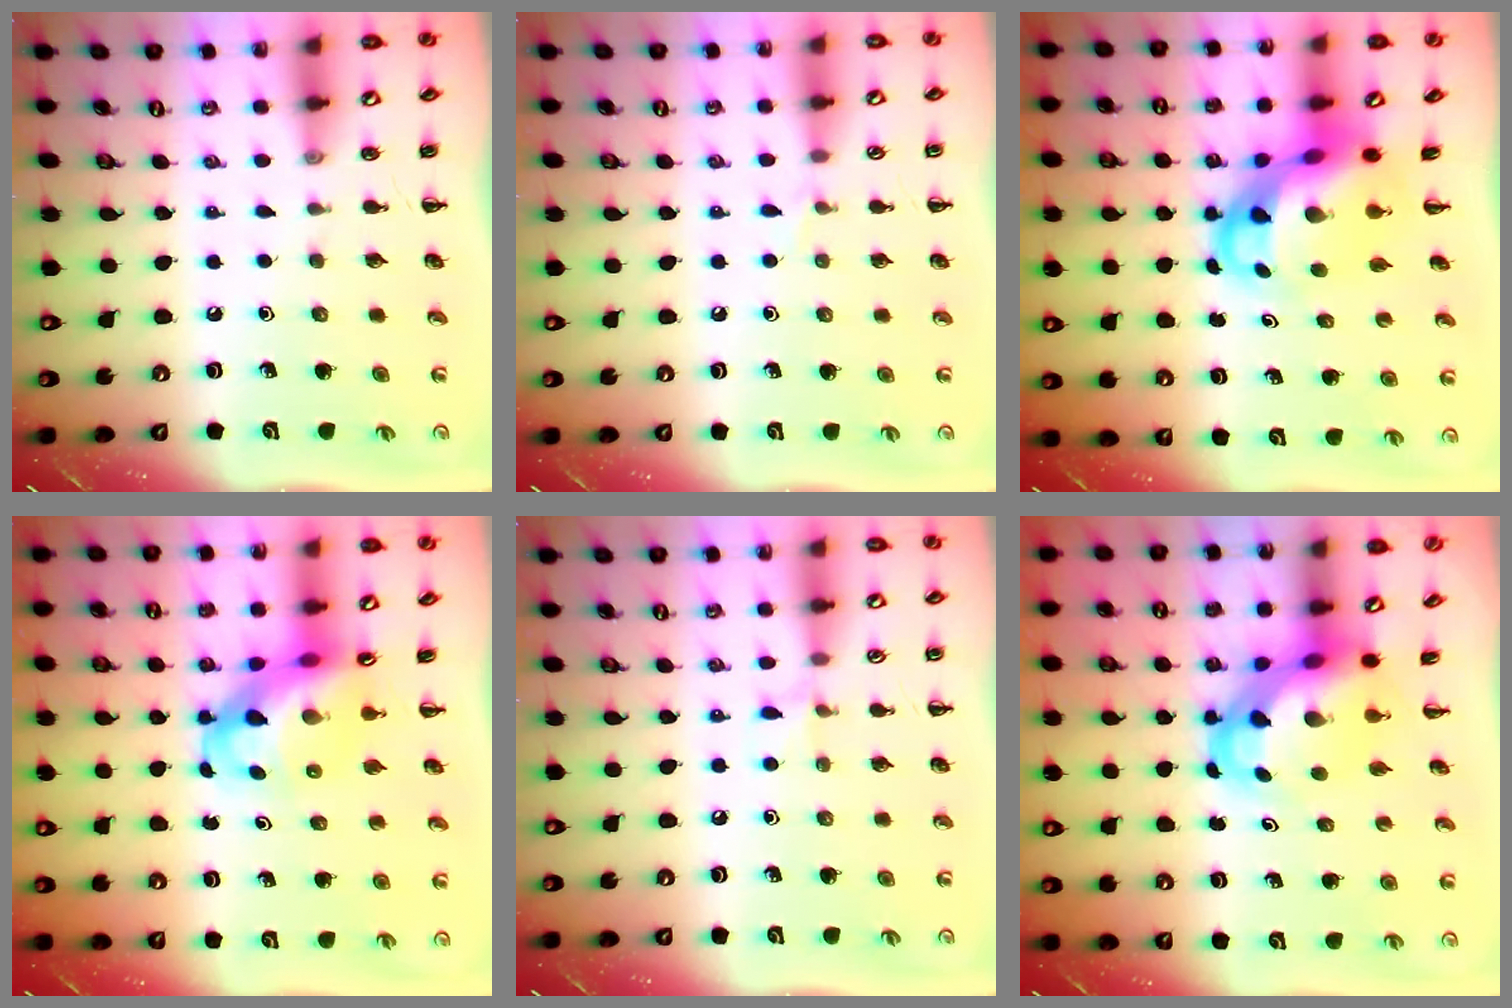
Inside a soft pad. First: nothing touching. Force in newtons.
{"total": 3.1, "press": 2.9, "slide": 1.2}
{"total": 7.9, "press": 7.6, "slide": 2.0}
{"total": 10.1, "press": 9.7, "slide": 2.8}
{"total": 4.0, "press": 3.8, "slide": 1.4}
{"total": 6.2, "press": 6.0, "slide": 1.6}